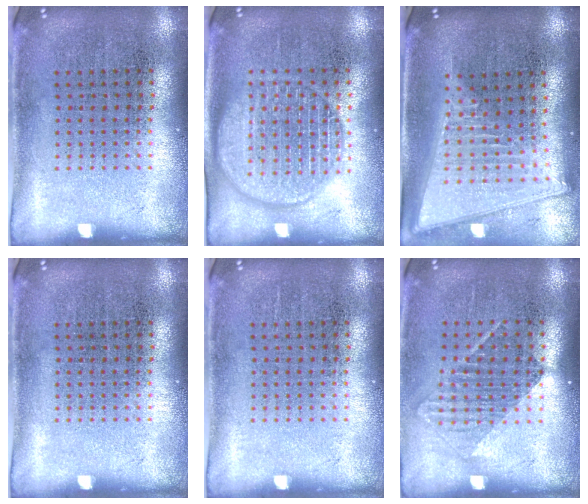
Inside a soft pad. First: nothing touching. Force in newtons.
{"total": 2.8, "press": 2.8, "slide": 0.4}
{"total": 2.2, "press": 1.9, "slide": 1.2}
{"total": 0.0}
{"total": 0.0}
{"total": 1.3, "press": 1.0, "slide": 0.8}